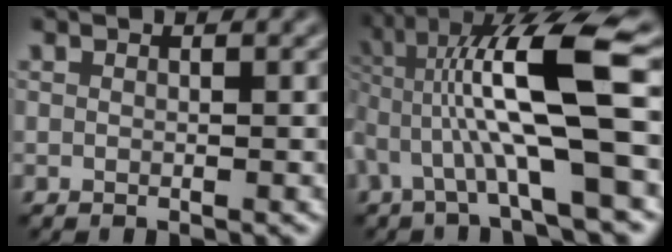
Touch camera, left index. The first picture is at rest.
{"total": 10.0, "force": [0.1, 1.8, 9.9], "torque": [-0.185, 0.021, 0.004]}